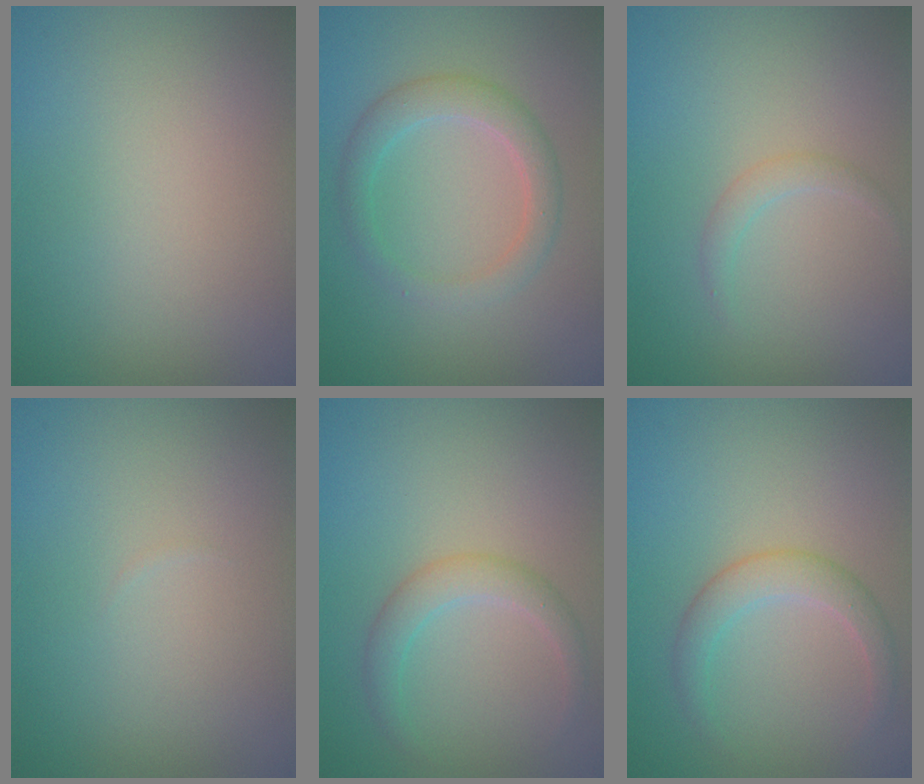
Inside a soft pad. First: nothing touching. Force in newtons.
{"total": 2.9, "press": 2.9, "slide": 0.1}
{"total": 1.1, "press": 1.1, "slide": 0.1}
{"total": 0.0}
{"total": 2.2, "press": 2.2, "slide": 0.1}
{"total": 2.5, "press": 2.5, "slide": 0.2}